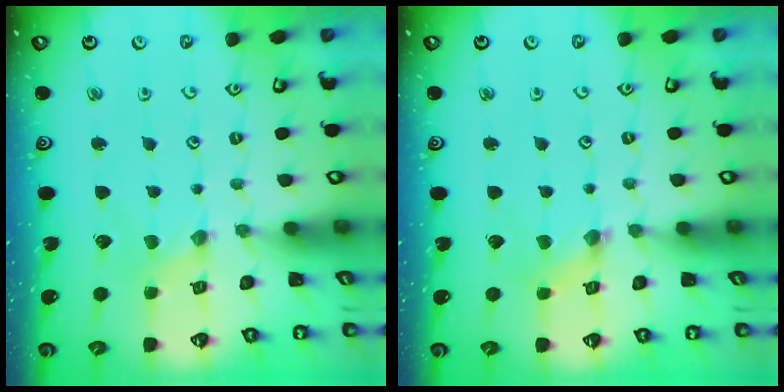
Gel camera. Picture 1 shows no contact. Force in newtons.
{"total": 1.5, "press": 1.5, "slide": 0.4}